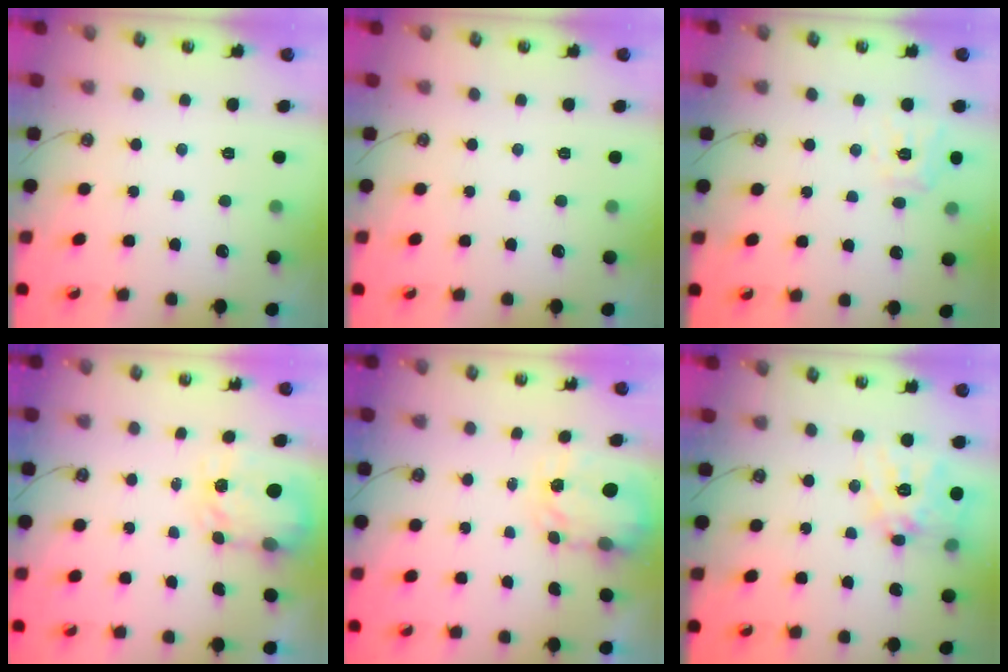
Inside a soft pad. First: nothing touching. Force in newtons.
{"total": 0.0}
{"total": 9.7, "press": 9.6, "slide": 1.0}
{"total": 3.7, "press": 3.7, "slide": 0.5}
{"total": 3.5, "press": 3.5, "slide": 0.4}
{"total": 15.5, "press": 15.3, "slide": 2.4}